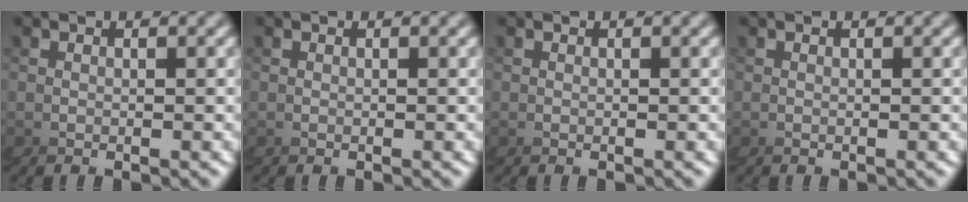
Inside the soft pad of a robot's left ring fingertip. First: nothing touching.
{"total": 0.0}
{"total": 0.0}
{"total": 0.0}